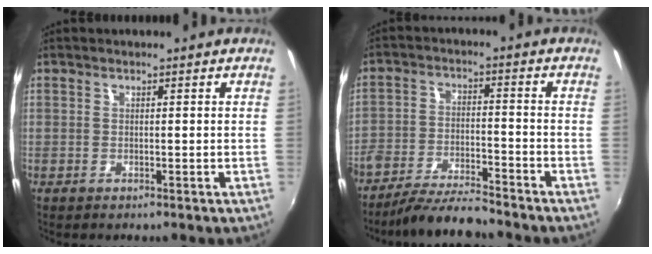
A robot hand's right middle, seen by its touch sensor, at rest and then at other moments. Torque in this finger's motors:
{"motor_torque": [1.09, -1.04, 0.38, 0.21]}